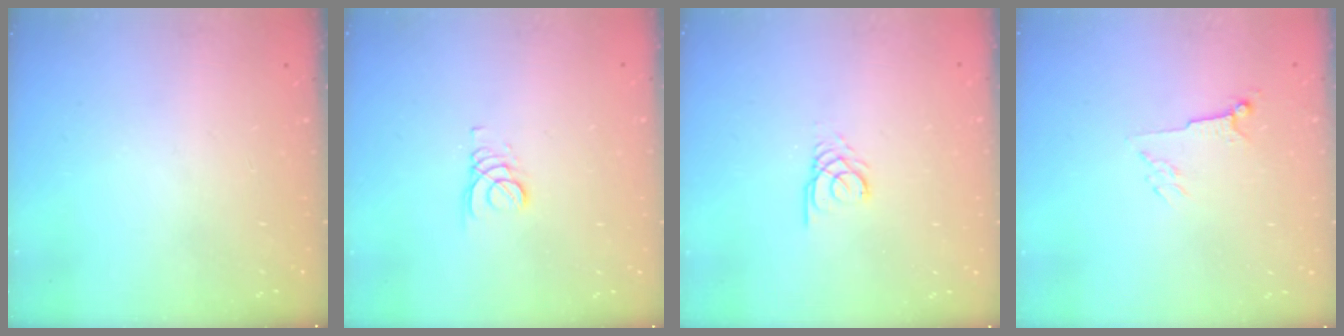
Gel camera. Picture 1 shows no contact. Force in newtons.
{"total": 2.1, "press": 2.1, "slide": 0.1}
{"total": 2.7, "press": 2.7, "slide": 0.3}
{"total": 4.5, "press": 4.4, "slide": 1.0}